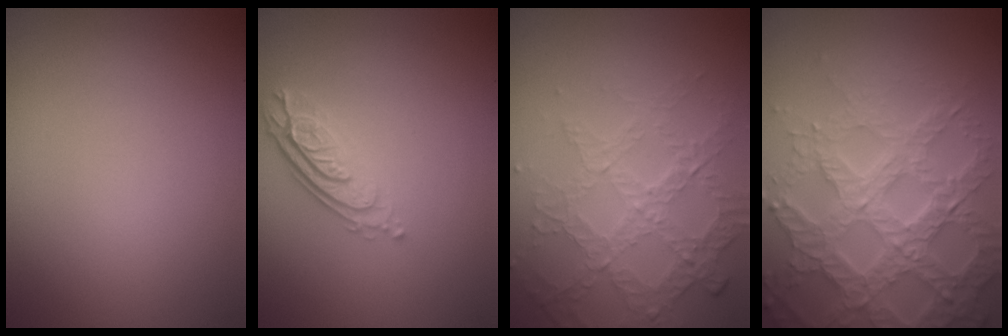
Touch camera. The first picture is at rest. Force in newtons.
{"total": 3.6, "press": 2.6, "slide": 2.5}
{"total": 3.8, "press": 3.5, "slide": 1.3}
{"total": 7.0, "press": 6.7, "slide": 1.8}